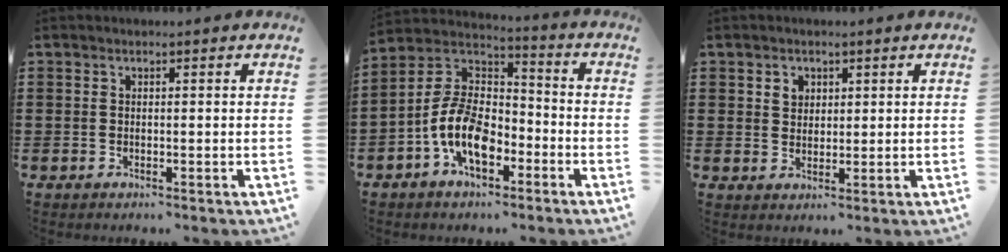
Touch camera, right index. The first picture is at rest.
{"total": 10.3, "force": [-4.3, 5.6, 7.5], "torque": [-0.184, -0.009, -0.090]}
{"total": 2.1, "force": [1.0, 1.8, 0.6], "torque": [-0.019, 0.009, 0.019]}